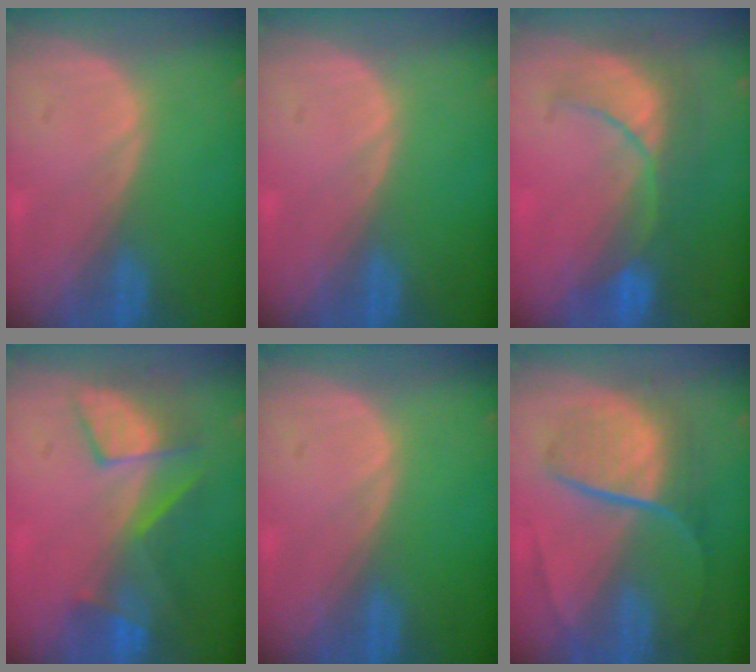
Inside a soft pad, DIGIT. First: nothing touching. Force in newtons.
{"total": 0.0}
{"total": 8.4, "press": 8.2, "slide": 1.9}
{"total": 8.0, "press": 7.4, "slide": 3.2}
{"total": 0.0}
{"total": 9.2, "press": 7.7, "slide": 5.0}